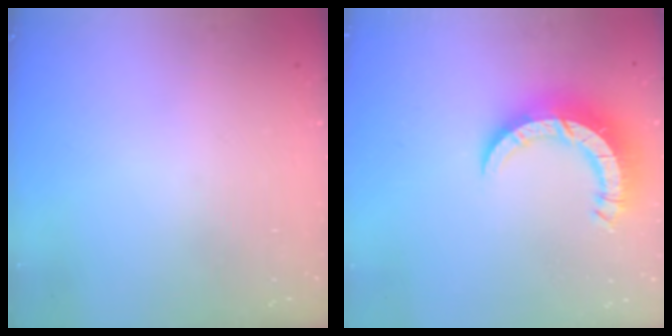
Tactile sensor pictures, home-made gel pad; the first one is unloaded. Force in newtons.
{"total": 10.0, "press": 9.9, "slide": 1.2}